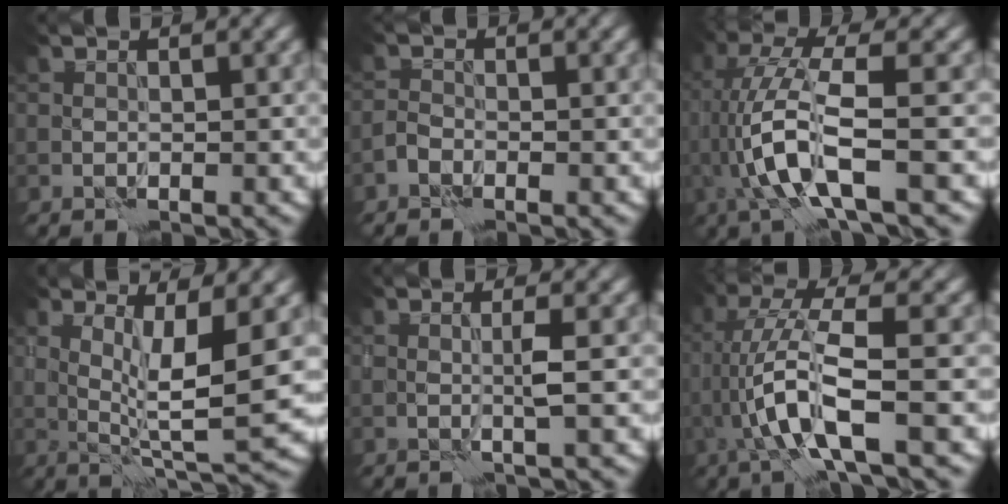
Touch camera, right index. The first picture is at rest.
{"total": 0.8, "force": [-0.7, 0.4, 0.2], "torque": [-0.003, 0.001, -0.020]}
{"total": 6.9, "force": [-0.6, 1.4, 6.8], "torque": [-0.140, 0.010, -0.015]}
{"total": 5.3, "force": [1.3, 0.5, 5.1], "torque": [-0.091, -0.016, 0.032]}
{"total": 1.3, "force": [0.4, -0.3, 1.2], "torque": [-0.024, -0.006, 0.007]}
{"total": 6.4, "force": [-0.9, 0.9, 6.2], "torque": [-0.126, 0.012, -0.021]}